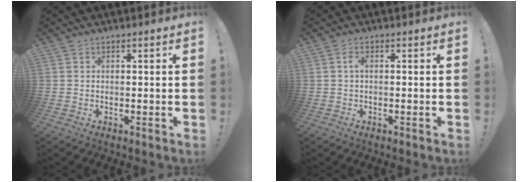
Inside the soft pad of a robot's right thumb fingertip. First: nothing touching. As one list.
[{"total": 1.5, "force": [-0.3, 0.4, 1.4], "torque": [-0.030, 0.007, -0.006]}]